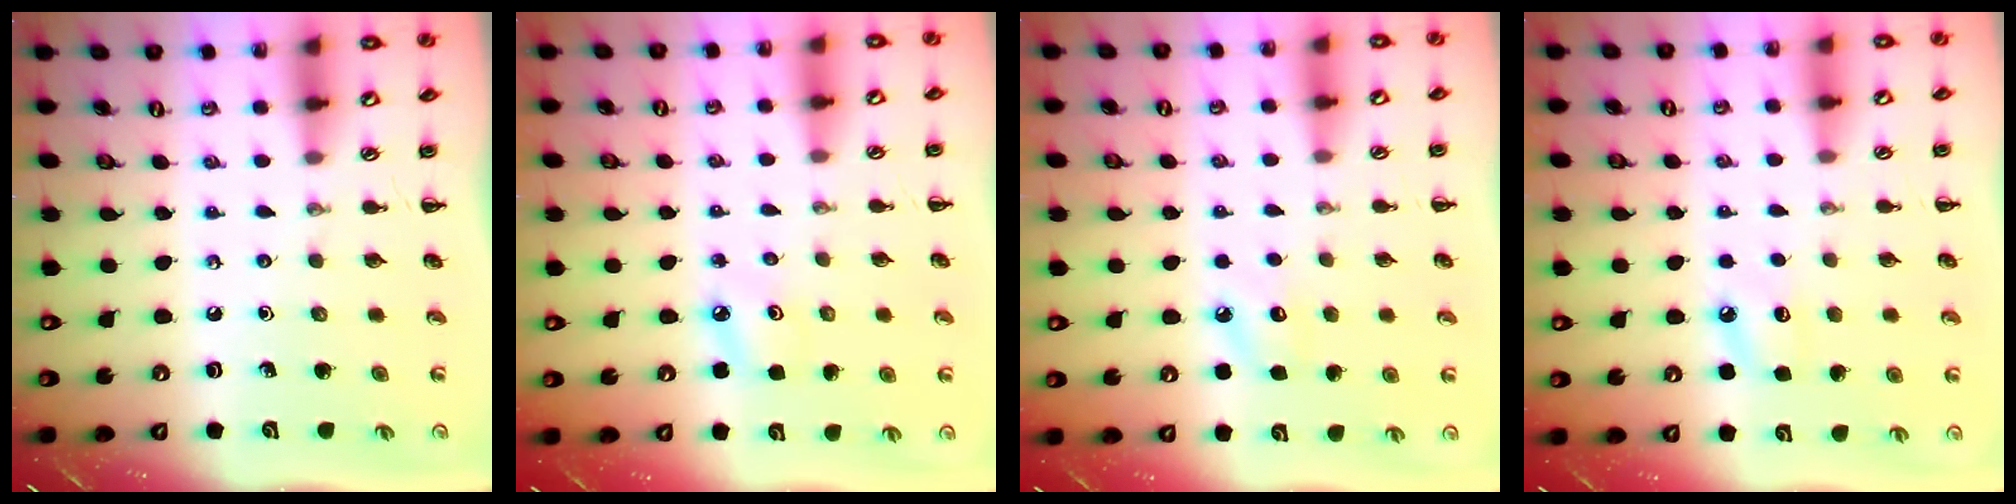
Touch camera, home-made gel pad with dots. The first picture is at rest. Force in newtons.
{"total": 6.3, "press": 6.1, "slide": 1.7}
{"total": 6.7, "press": 6.5, "slide": 1.6}
{"total": 6.1, "press": 5.8, "slide": 1.8}